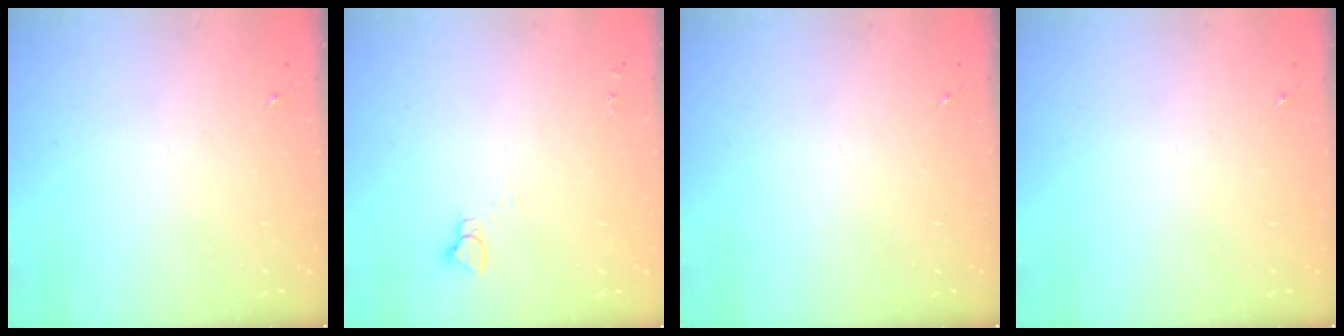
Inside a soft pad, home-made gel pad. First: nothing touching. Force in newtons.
{"total": 3.0, "press": 3.0, "slide": 0.2}
{"total": 0.0}
{"total": 0.0}